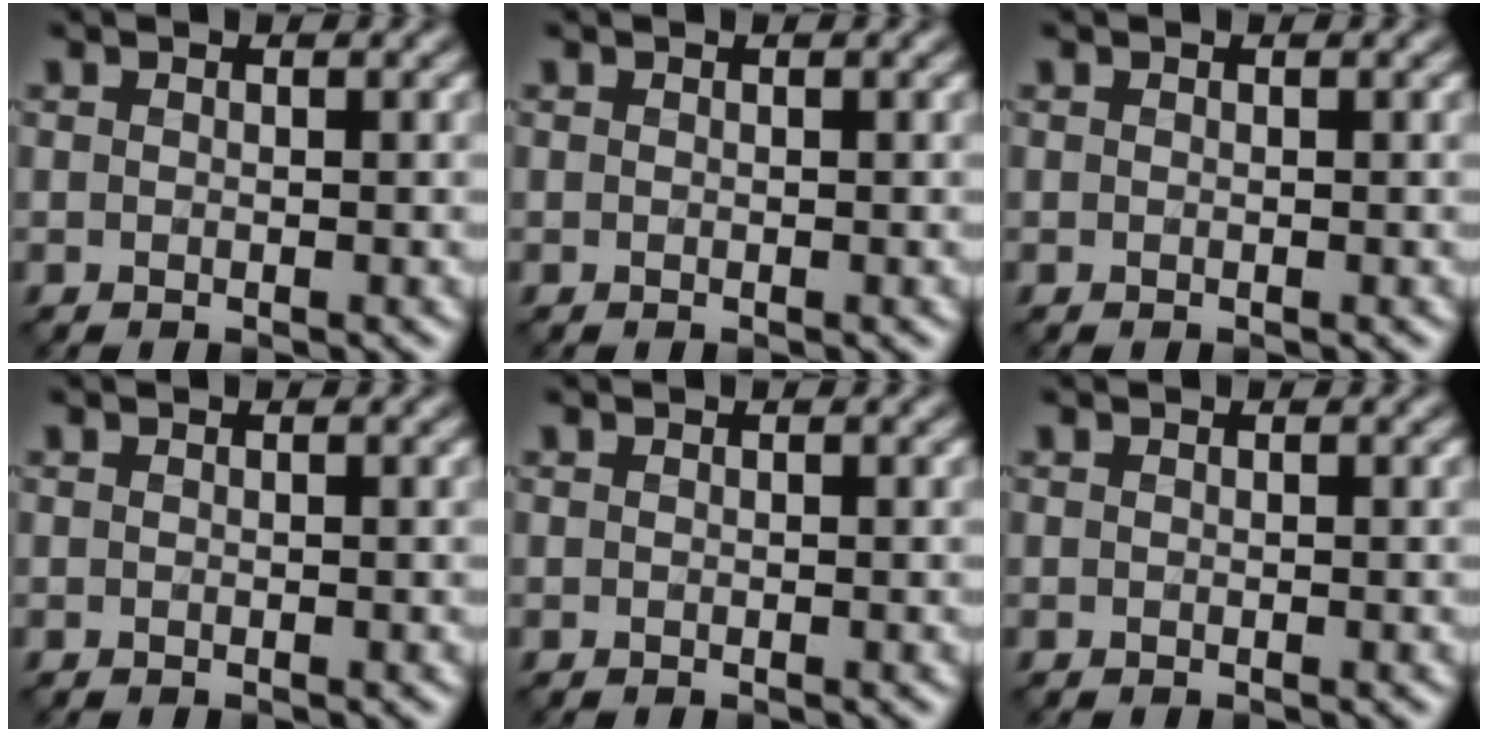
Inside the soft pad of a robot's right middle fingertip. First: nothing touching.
{"total": 0.0}
{"total": 0.0}
{"total": 0.0}
{"total": 0.0}
{"total": 0.0}